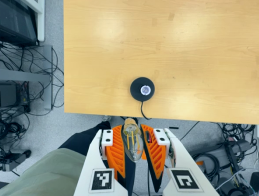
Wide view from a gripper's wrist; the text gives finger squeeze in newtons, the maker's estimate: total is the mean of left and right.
{"total": 18.6, "left": 18.9, "right": 18.3}